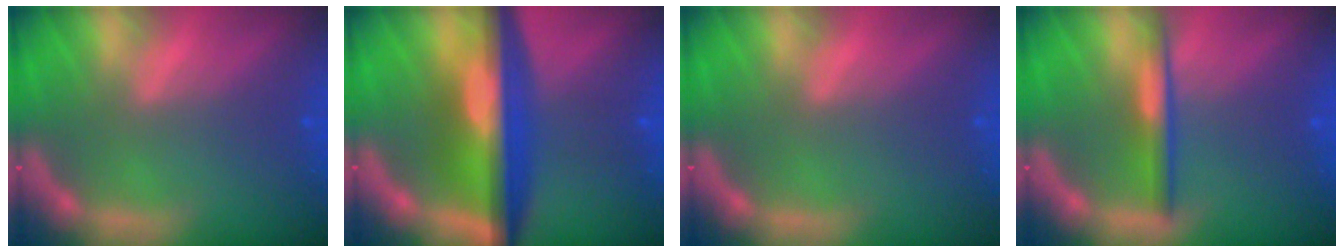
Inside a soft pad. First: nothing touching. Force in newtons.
{"total": 10.1}
{"total": 0.0}
{"total": 3.0}